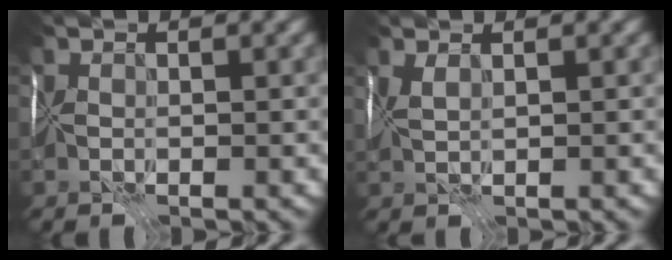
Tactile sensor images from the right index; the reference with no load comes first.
{"total": 1.2, "force": [0.7, -1.0, 0.1], "torque": [0.003, 0.000, 0.021]}